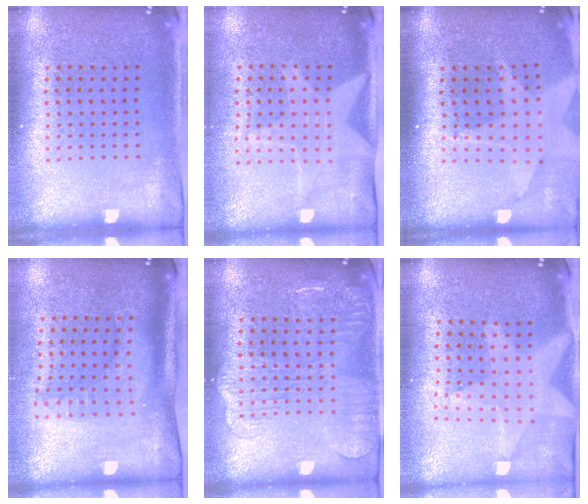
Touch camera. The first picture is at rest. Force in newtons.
{"total": 1.8, "press": 1.5, "slide": 1.0}
{"total": 1.8, "press": 1.4, "slide": 1.0}
{"total": 2.0, "press": 1.5, "slide": 1.3}
{"total": 1.9, "press": 1.8, "slide": 0.5}
{"total": 2.1, "press": 1.7, "slide": 1.2}